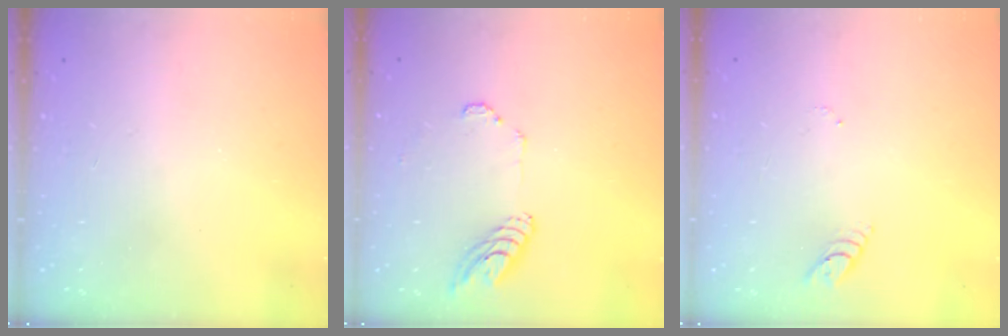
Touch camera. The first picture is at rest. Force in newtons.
{"total": 8.8, "press": 8.8, "slide": 0.9}
{"total": 2.6, "press": 2.6, "slide": 0.3}